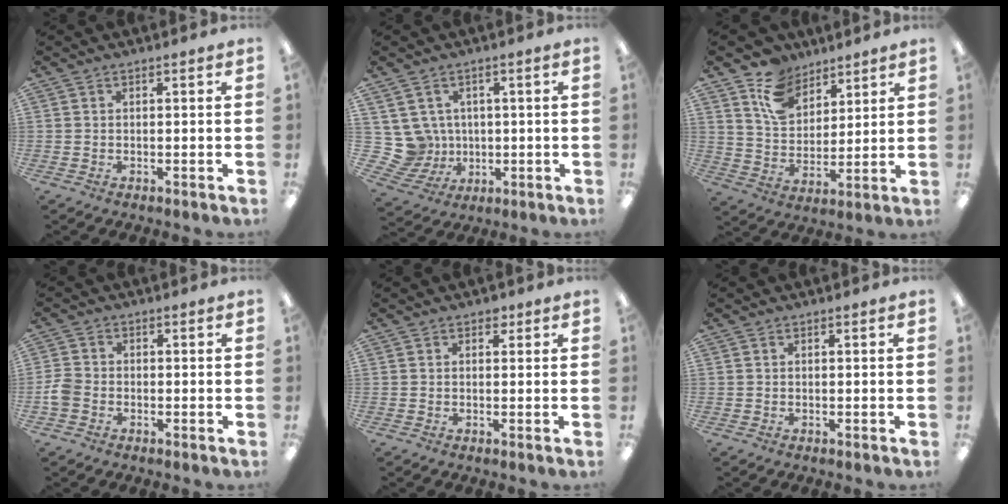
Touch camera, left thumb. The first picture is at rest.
{"total": 8.1, "force": [1.7, 7.8, 1.5], "torque": [-0.068, -0.014, 0.042]}
{"total": 11.6, "force": [8.1, 7.5, 3.7], "torque": [-0.078, -0.041, 0.158]}
{"total": 3.8, "force": [-1.5, 3.0, 1.9], "torque": [-0.034, 0.009, -0.027]}
{"total": 1.6, "force": [0.9, 1.2, 0.7], "torque": [-0.006, -0.001, 0.015]}
{"total": 0.0}